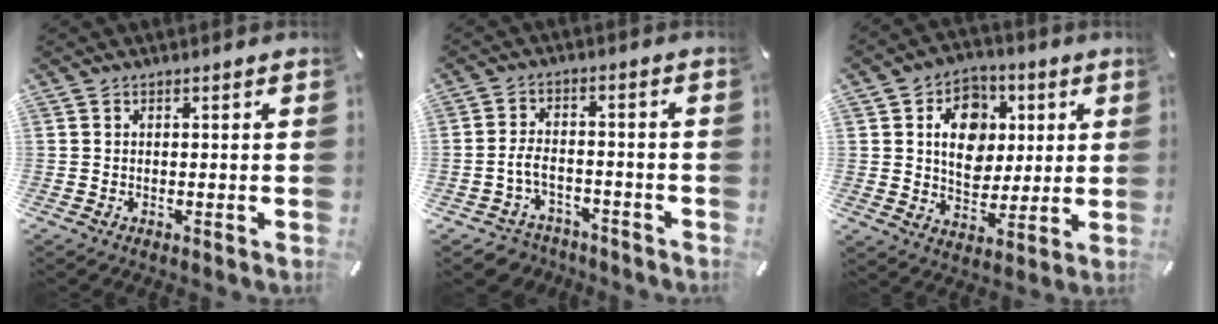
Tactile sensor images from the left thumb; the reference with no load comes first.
{"total": 5.6, "force": [-2.3, 4.2, 3.0], "torque": [-0.065, 0.010, -0.045]}
{"total": 11.7, "force": [2.2, 9.7, 6.1], "torque": [-0.084, 0.006, 0.042]}